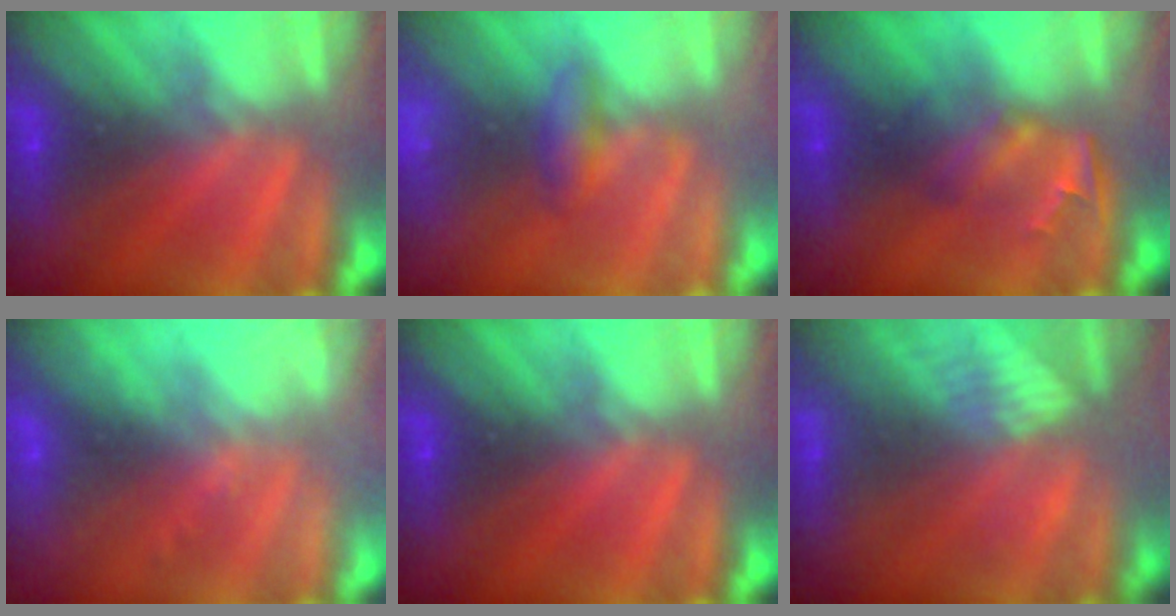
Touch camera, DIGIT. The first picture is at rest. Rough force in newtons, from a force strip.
{"total": 2.1}
{"total": 2.5}
{"total": 2.4}
{"total": 0.0}
{"total": 3.4}